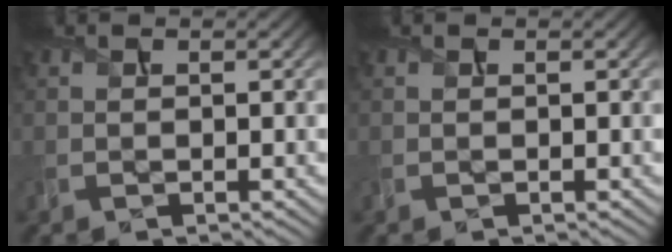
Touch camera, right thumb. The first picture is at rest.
{"total": 0.0}